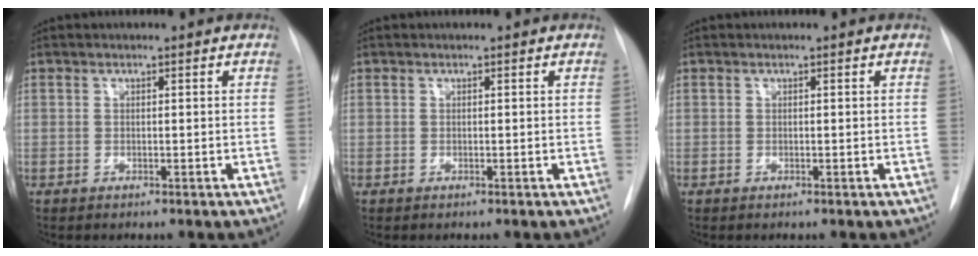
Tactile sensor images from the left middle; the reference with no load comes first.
{"total": 0.0}
{"total": 0.0}